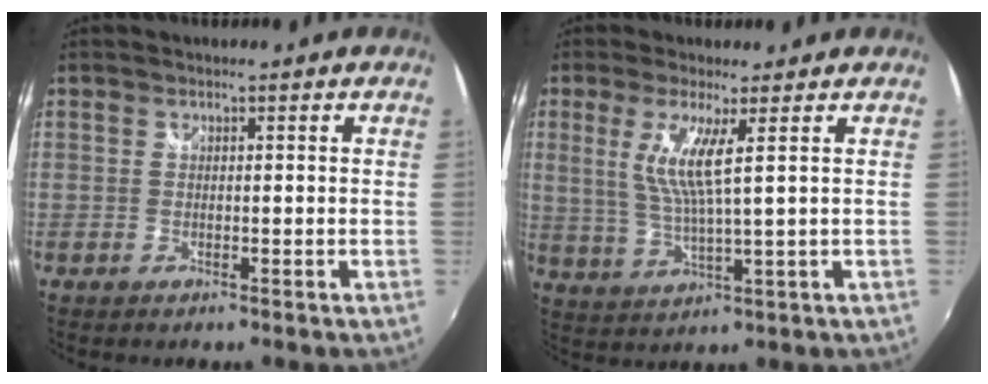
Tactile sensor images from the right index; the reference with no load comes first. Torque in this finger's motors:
{"motor_torque": [0.05, 0.06, 0.24, 0.10]}